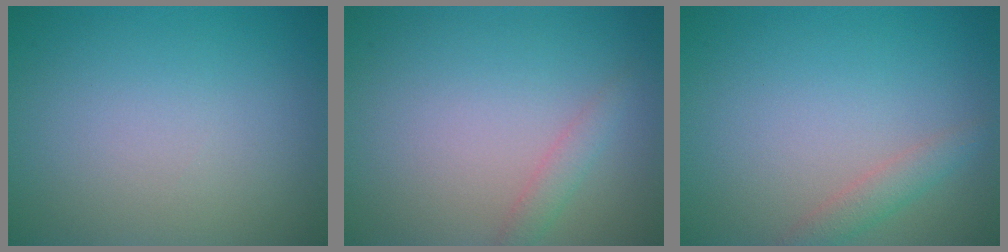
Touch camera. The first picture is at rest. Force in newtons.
{"total": 1.3, "press": 1.3, "slide": 0.1}
{"total": 1.8, "press": 1.8, "slide": 0.1}